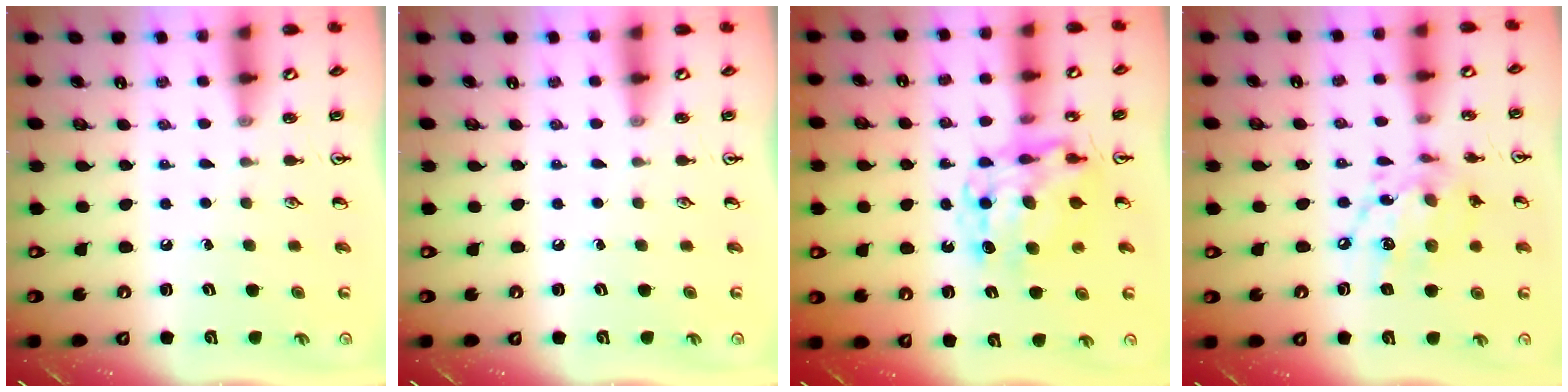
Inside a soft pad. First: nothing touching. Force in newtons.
{"total": 0.0}
{"total": 9.6, "press": 9.6, "slide": 0.9}
{"total": 12.3, "press": 12.2, "slide": 0.7}